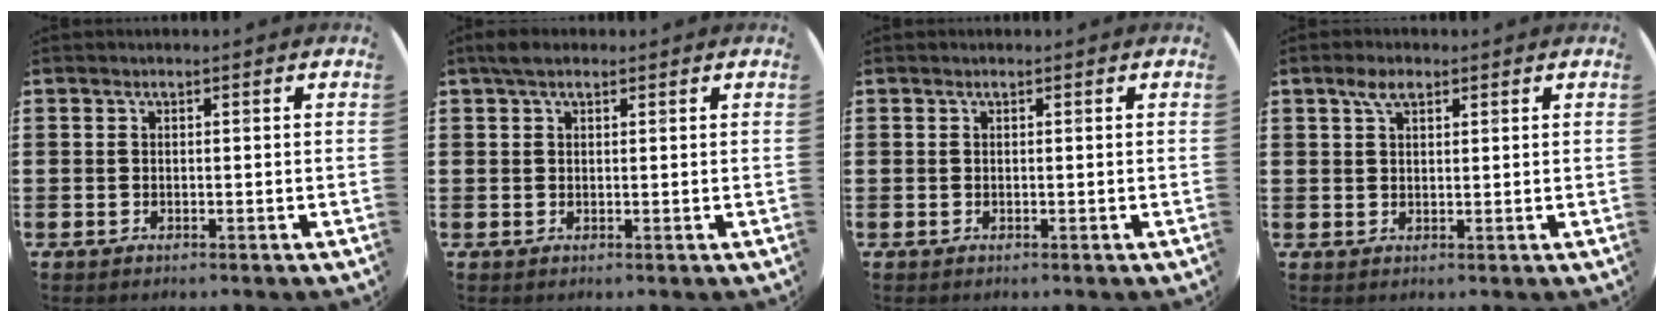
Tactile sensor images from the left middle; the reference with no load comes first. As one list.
[{"total": 2.1, "force": [1.5, 0.9, 1.2], "torque": [-0.026, 0.008, 0.026]}, {"total": 0.0}, {"total": 3.1, "force": [2.1, 1.4, 1.8], "torque": [-0.032, 0.004, 0.037]}]